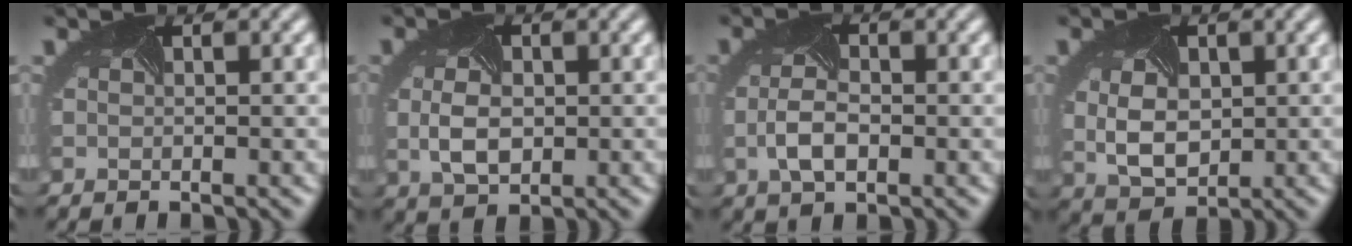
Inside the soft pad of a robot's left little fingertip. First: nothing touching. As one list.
[{"total": 3.3, "force": [-0.2, 2.3, 2.5], "torque": [-0.056, -0.004, -0.003]}, {"total": 3.1, "force": [-0.7, 1.6, 2.6], "torque": [-0.064, -0.007, -0.013]}, {"total": 4.7, "force": [0.2, 3.4, 3.3], "torque": [-0.073, -0.009, 0.017]}]